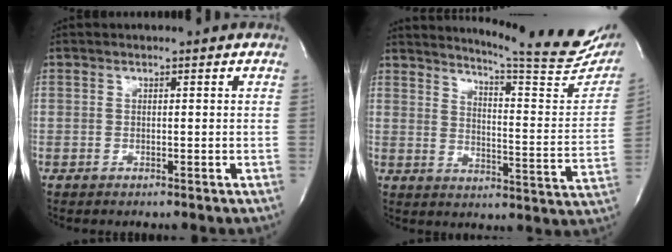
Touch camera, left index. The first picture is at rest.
{"total": 20.9, "force": [19.0, 0.8, 8.7], "torque": [-0.124, -0.094, 0.230]}